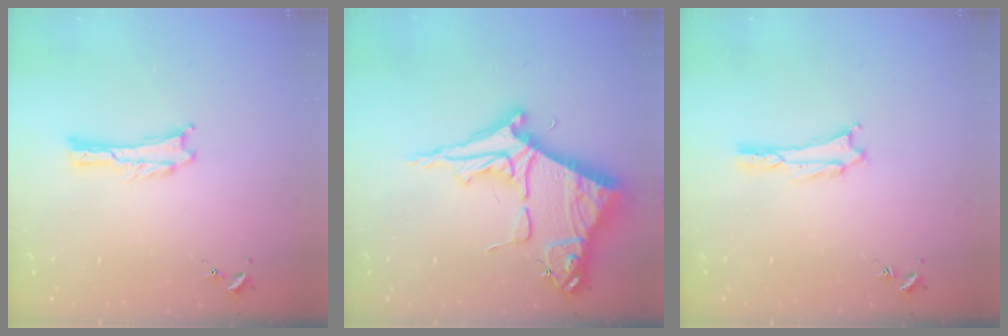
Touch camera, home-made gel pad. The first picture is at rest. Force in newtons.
{"total": 10.2, "press": 10.2, "slide": 1.1}
{"total": 1.6, "press": 1.6, "slide": 0.2}